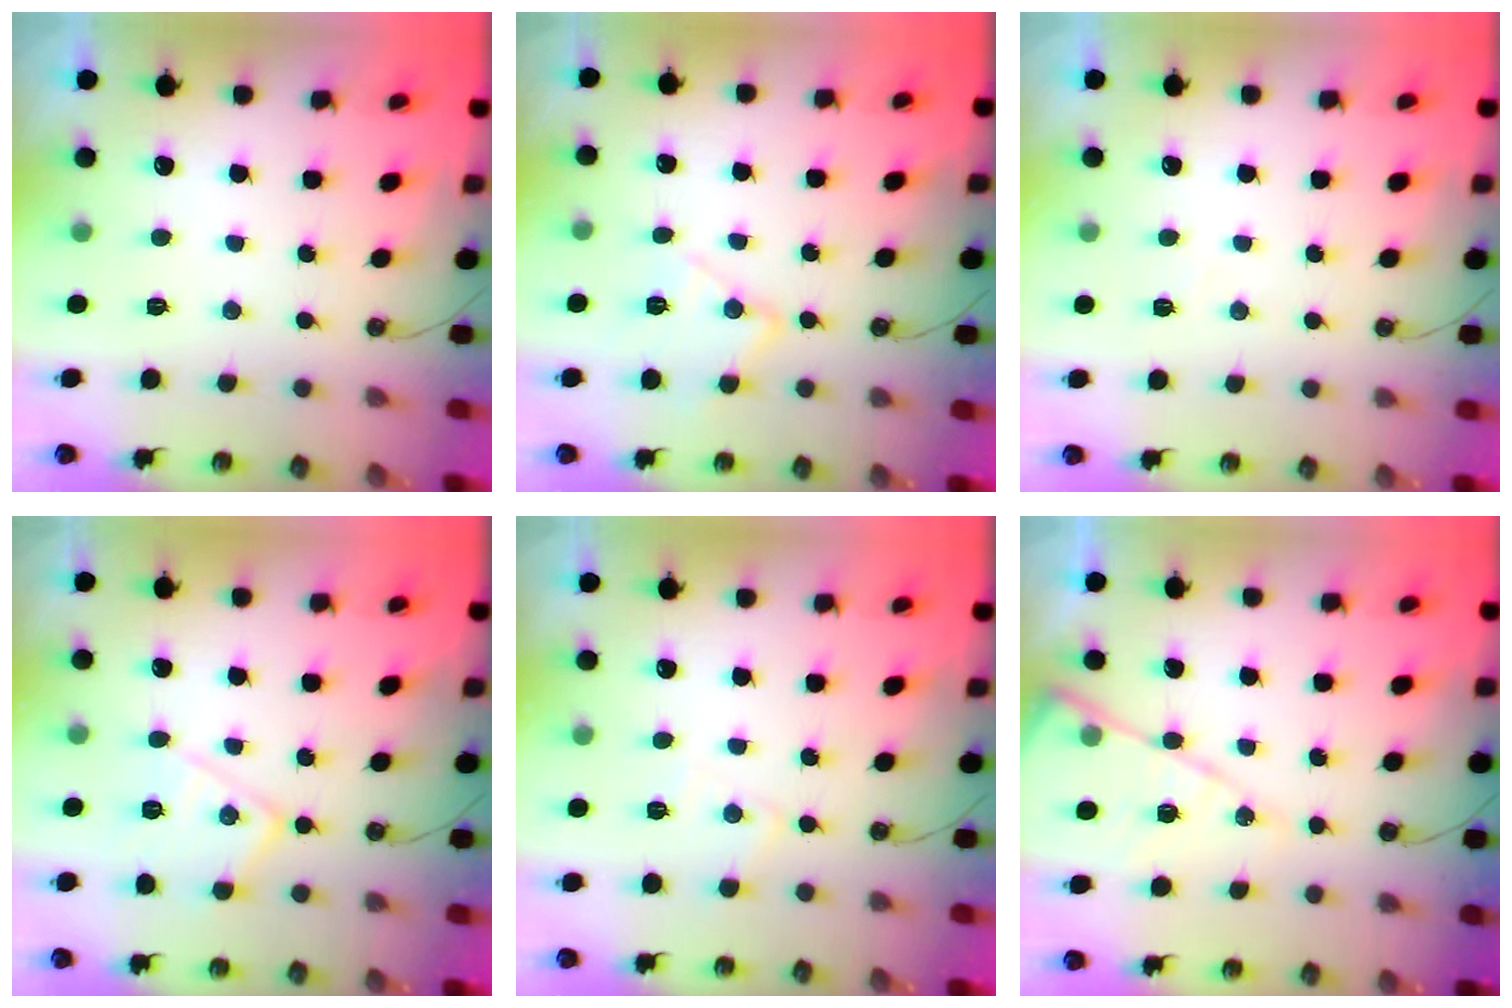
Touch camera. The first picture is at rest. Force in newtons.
{"total": 11.6, "press": 11.6, "slide": 0.7}
{"total": 4.1, "press": 4.1, "slide": 0.6}
{"total": 11.0, "press": 11.0, "slide": 0.5}
{"total": 5.2, "press": 5.1, "slide": 0.7}
{"total": 12.1, "press": 12.1, "slide": 1.0}